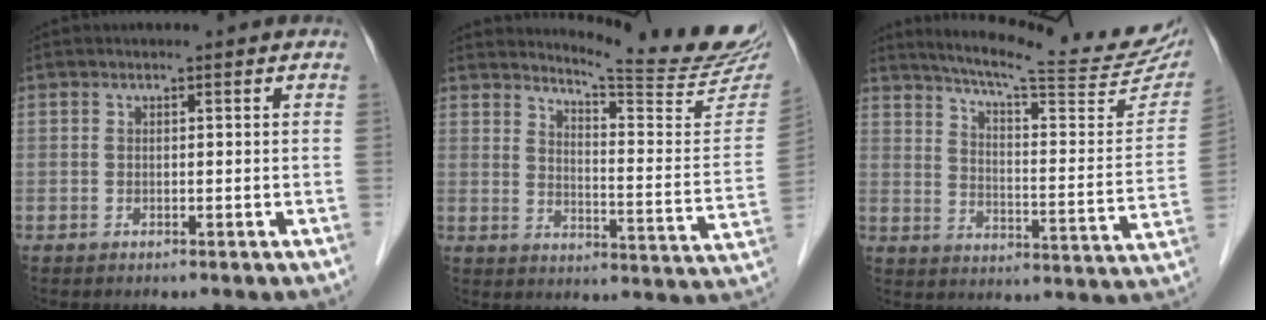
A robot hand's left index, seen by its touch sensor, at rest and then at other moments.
{"total": 16.0, "force": [15.3, -1.0, 4.6], "torque": [-0.070, -0.118, 0.180]}
{"total": 21.2, "force": [18.6, 1.0, 10.2], "torque": [-0.150, -0.060, 0.233]}